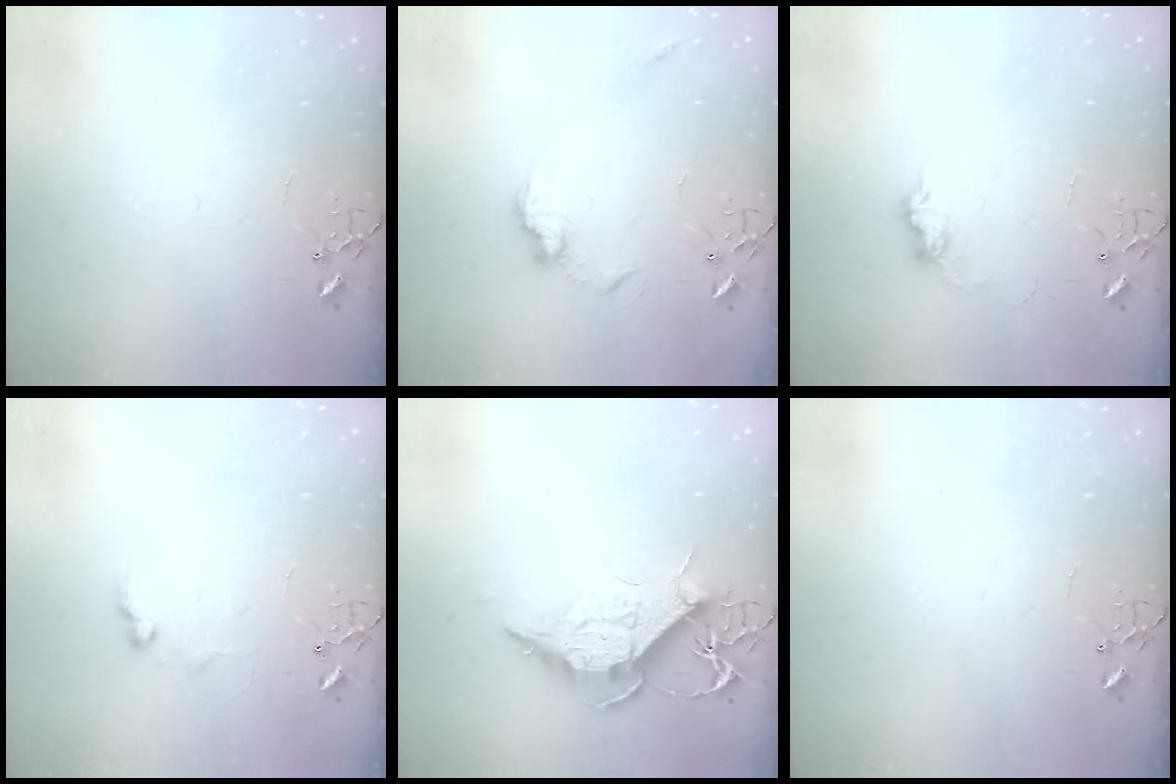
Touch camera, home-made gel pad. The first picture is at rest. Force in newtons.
{"total": 8.8, "press": 8.8, "slide": 0.4}
{"total": 7.4, "press": 7.4, "slide": 0.4}
{"total": 6.0, "press": 6.0, "slide": 0.8}
{"total": 12.6, "press": 12.6, "slide": 1.2}
{"total": 0.0}